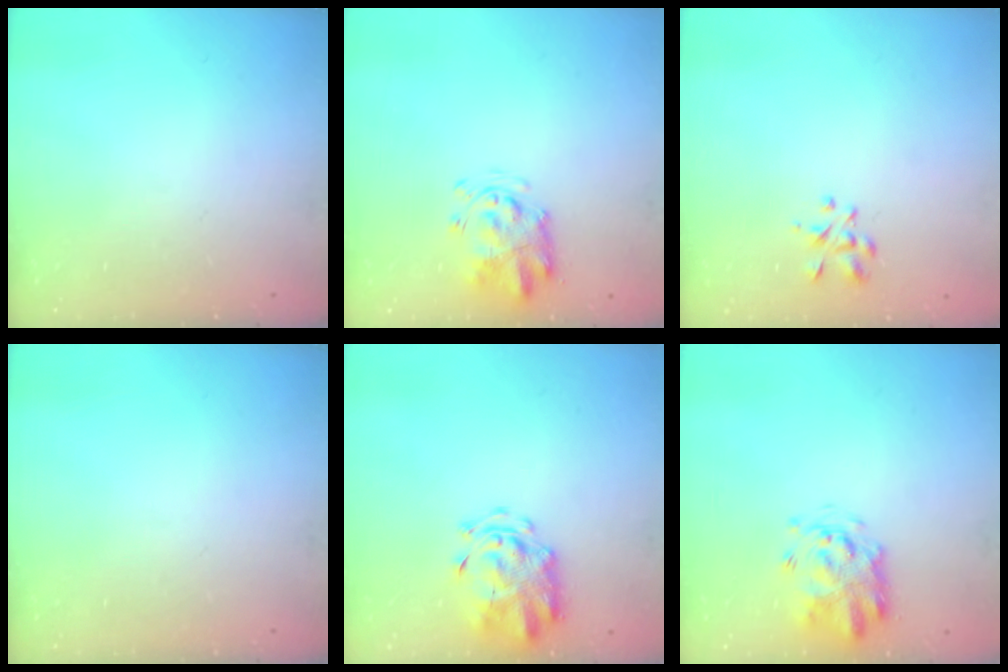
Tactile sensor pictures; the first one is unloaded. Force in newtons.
{"total": 3.1, "press": 3.1, "slide": 0.6}
{"total": 2.8, "press": 2.6, "slide": 1.1}
{"total": 0.0}
{"total": 3.3, "press": 3.2, "slide": 0.6}
{"total": 3.4, "press": 3.3, "slide": 0.7}